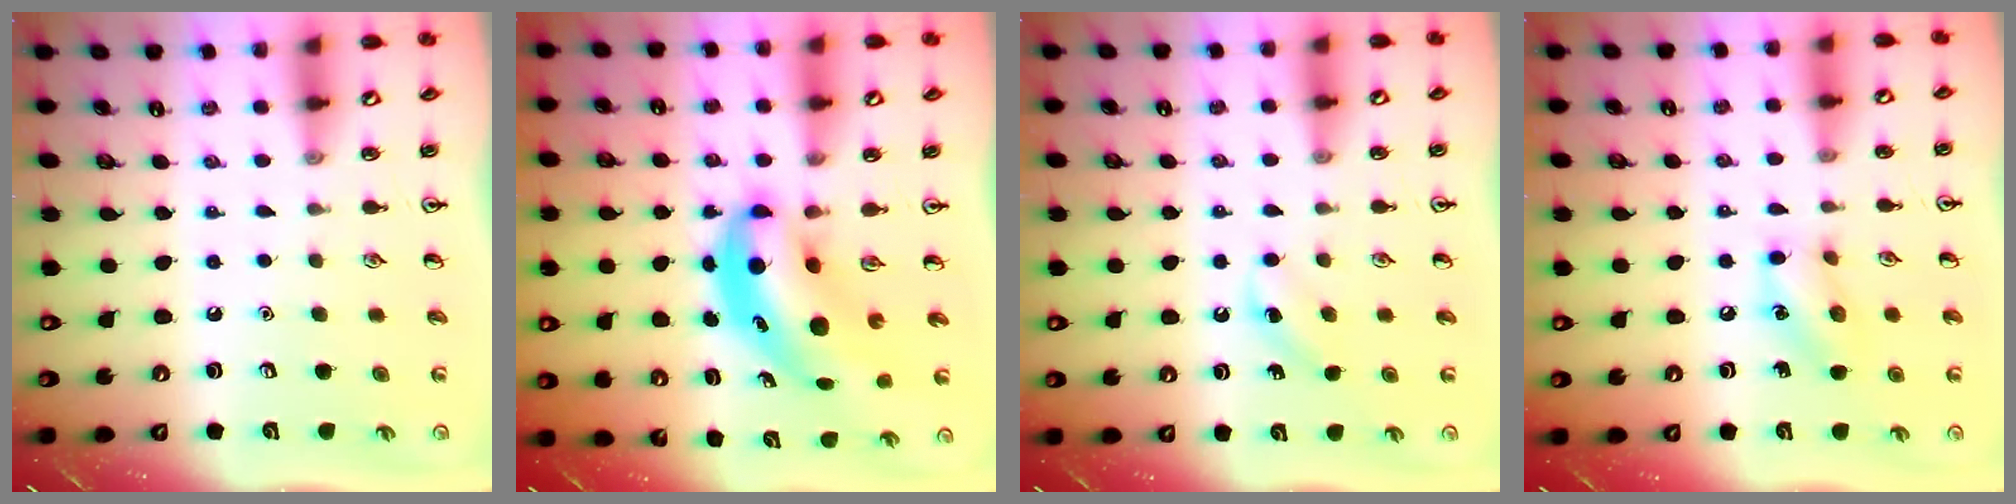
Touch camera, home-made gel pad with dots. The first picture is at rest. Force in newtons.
{"total": 6.6, "press": 6.4, "slide": 1.6}
{"total": 5.0, "press": 4.8, "slide": 1.5}
{"total": 9.6, "press": 9.5, "slide": 1.2}